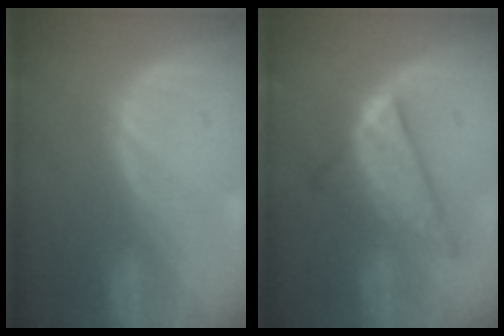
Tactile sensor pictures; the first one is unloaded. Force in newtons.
{"total": 8.7, "press": 8.7, "slide": 0.7}